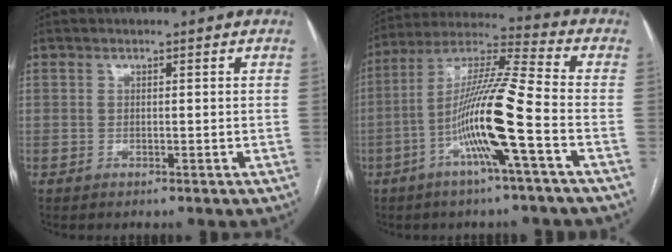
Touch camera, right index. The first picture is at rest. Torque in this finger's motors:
{"motor_torque": [2.14, 0.00, 0.69, 0.21]}